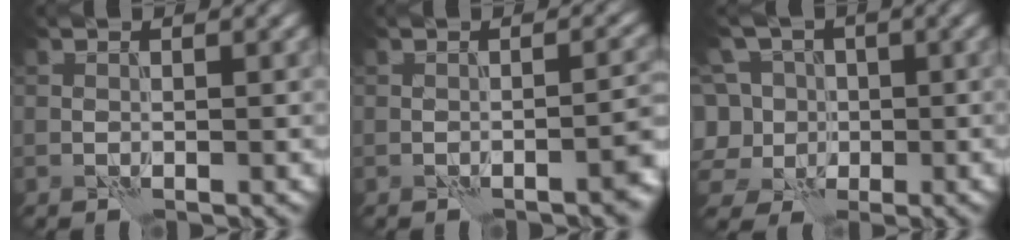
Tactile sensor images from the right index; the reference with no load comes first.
{"total": 2.4, "force": [-1.4, 0.4, 1.9], "torque": [-0.025, 0.009, -0.022]}
{"total": 8.0, "force": [0.2, 7.3, 3.2], "torque": [-0.071, 0.037, -0.042]}